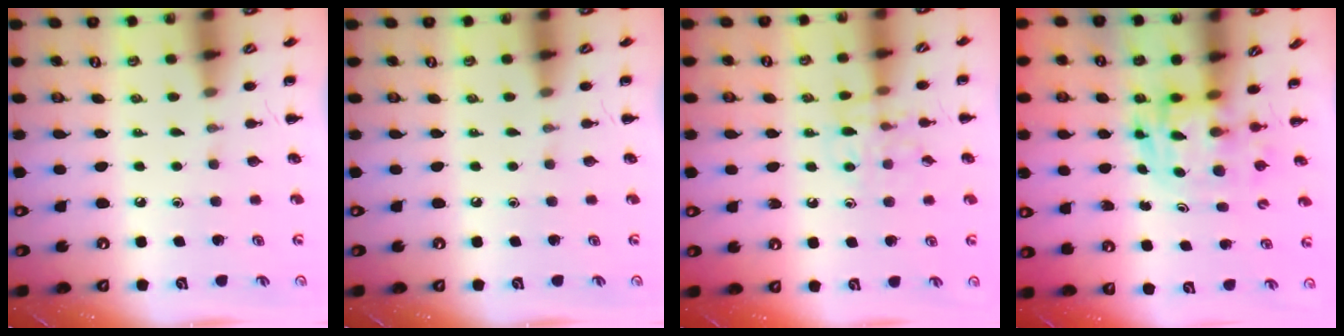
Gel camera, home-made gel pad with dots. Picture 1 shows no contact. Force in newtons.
{"total": 0.0}
{"total": 10.0, "press": 10.0, "slide": 0.8}
{"total": 3.5, "press": 3.4, "slide": 0.6}